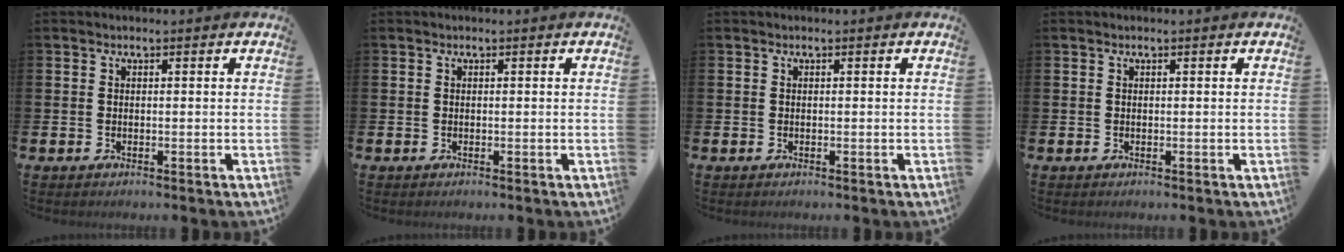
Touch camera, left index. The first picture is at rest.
{"total": 0.0}
{"total": 0.0}
{"total": 0.0}